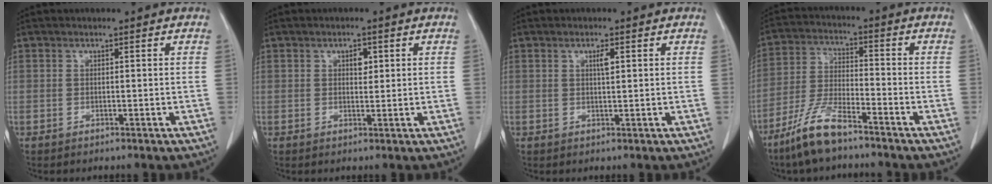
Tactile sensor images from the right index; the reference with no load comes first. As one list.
[{"total": 1.9, "force": [0.7, 1.1, 1.4], "torque": [-0.019, 0.000, 0.011]}, {"total": 1.6, "force": [0.6, 0.2, 1.4], "torque": [-0.025, 0.000, 0.010]}, {"total": 8.9, "force": [-6.8, 1.5, 5.6], "torque": [-0.125, -0.018, -0.136]}]